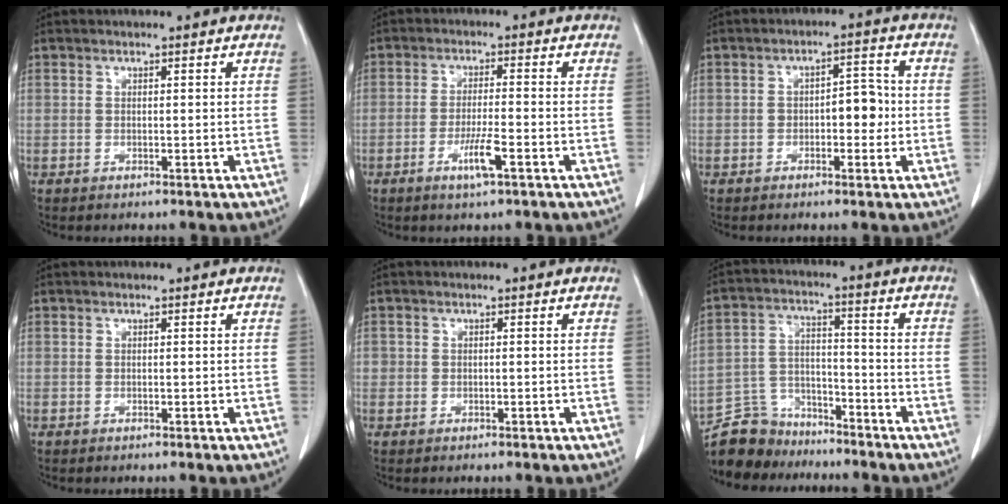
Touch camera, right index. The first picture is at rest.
{"total": 4.9, "force": [-2.3, 0.2, 4.3], "torque": [-0.080, -0.007, -0.042]}
{"total": 4.8, "force": [-0.6, 2.4, 4.1], "torque": [-0.053, 0.017, -0.008]}
{"total": 0.0}
{"total": 0.7, "force": [0.0, 0.7, 0.2], "torque": [0.004, 0.005, -0.002]}
{"total": 9.3, "force": [-8.3, 4.2, 0.1], "torque": [-0.006, 0.028, -0.147]}